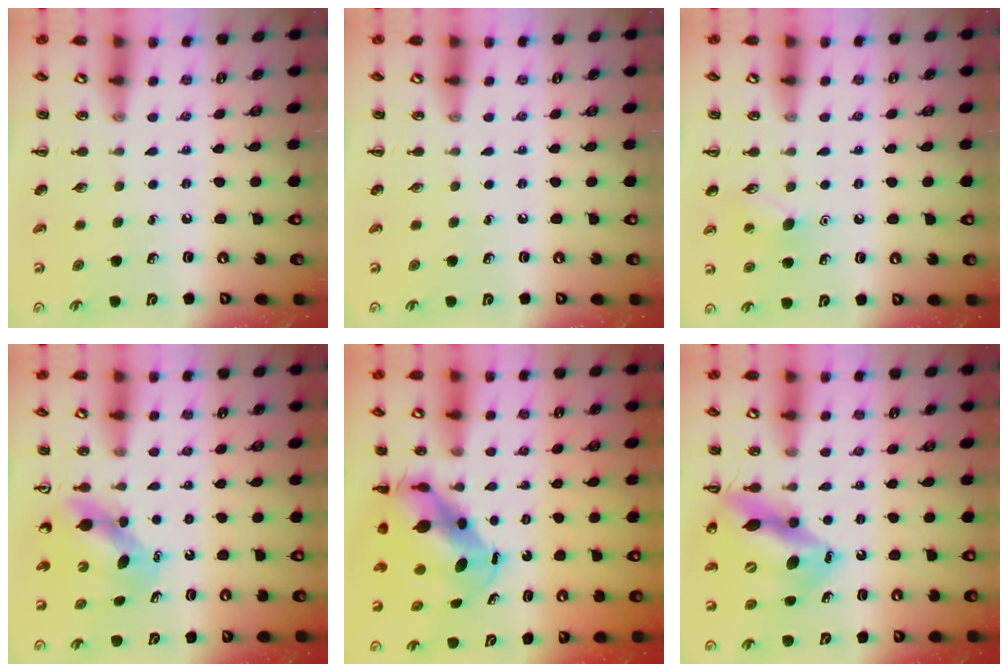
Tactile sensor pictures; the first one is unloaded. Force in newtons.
{"total": 0.0}
{"total": 8.6, "press": 8.3, "slide": 2.1}
{"total": 5.5, "press": 5.4, "slide": 0.6}
{"total": 8.1, "press": 7.8, "slide": 2.2}
{"total": 14.7, "press": 14.1, "slide": 3.9}